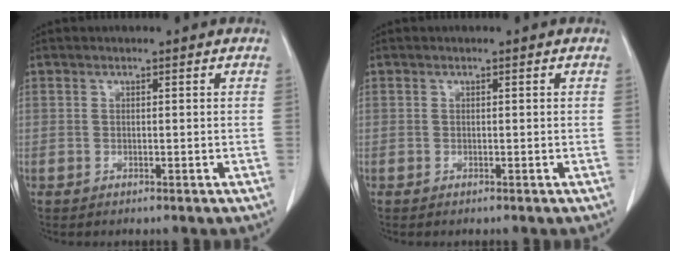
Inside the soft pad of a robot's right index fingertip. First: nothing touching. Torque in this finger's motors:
{"motor_torque": [0.05, -0.05, 0.01, 0.02]}